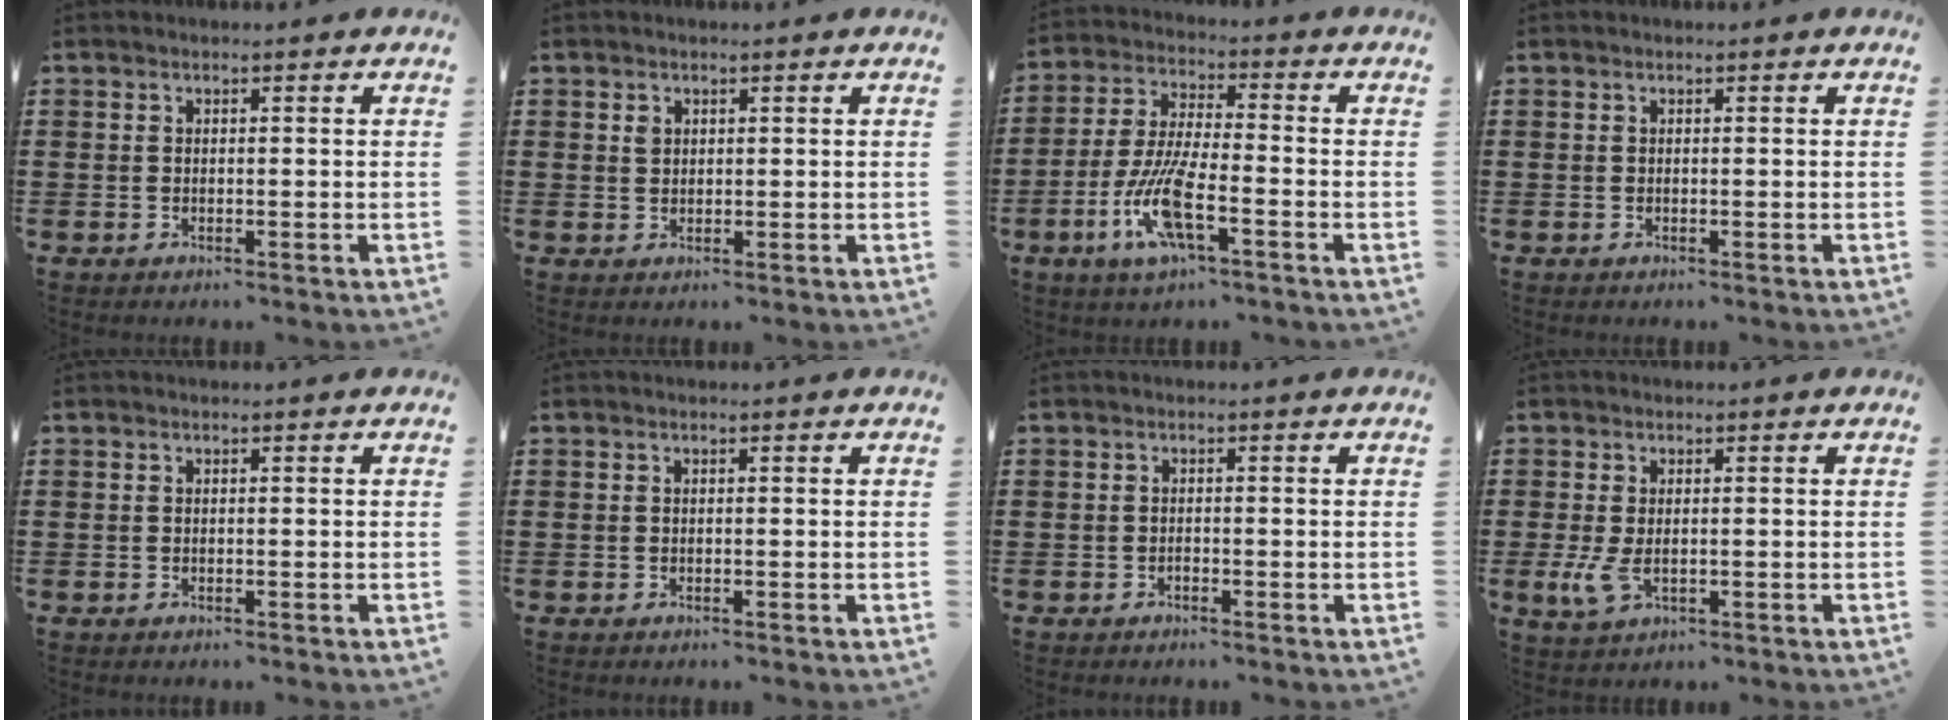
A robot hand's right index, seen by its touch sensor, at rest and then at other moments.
{"total": 1.3, "force": [0.6, 0.9, 0.6], "torque": [-0.014, 0.004, 0.011]}
{"total": 9.9, "force": [-4.3, 2.3, 8.6], "torque": [-0.199, -0.015, -0.085]}
{"total": 0.0}
{"total": 0.0}
{"total": 0.0}
{"total": 0.5, "force": [-0.4, 0.3, 0.3], "torque": [-0.006, -0.001, -0.008]}
{"total": 3.9, "force": [-0.4, 2.0, 3.3], "torque": [-0.080, -0.006, -0.010]}